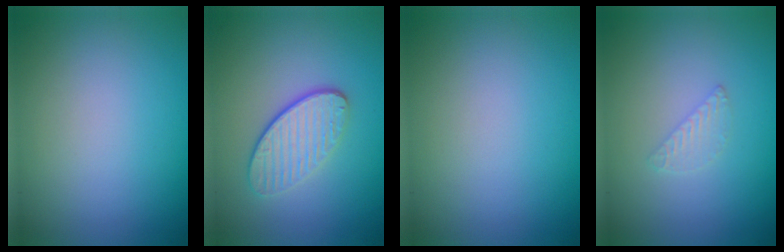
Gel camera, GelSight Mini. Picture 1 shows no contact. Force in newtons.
{"total": 3.6, "press": 3.0, "slide": 2.0}
{"total": 0.0}
{"total": 1.1, "press": 1.1, "slide": 0.1}